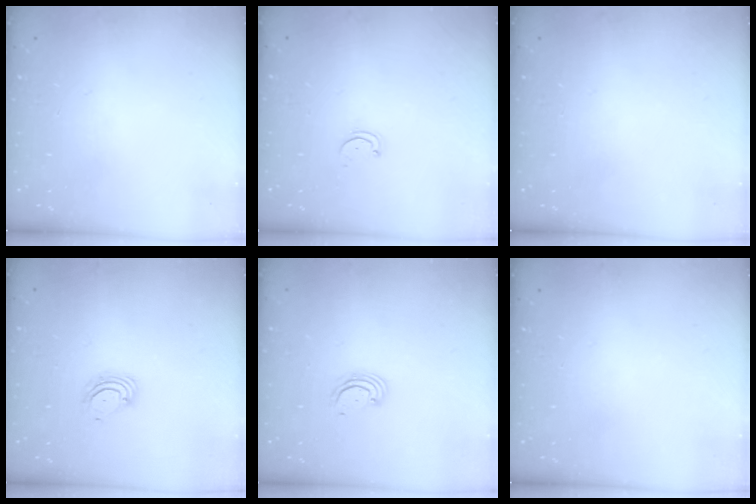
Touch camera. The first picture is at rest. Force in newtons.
{"total": 1.6, "press": 1.6, "slide": 0.4}
{"total": 0.0}
{"total": 3.9, "press": 3.9, "slide": 0.3}
{"total": 2.7, "press": 2.6, "slide": 0.6}
{"total": 0.0}